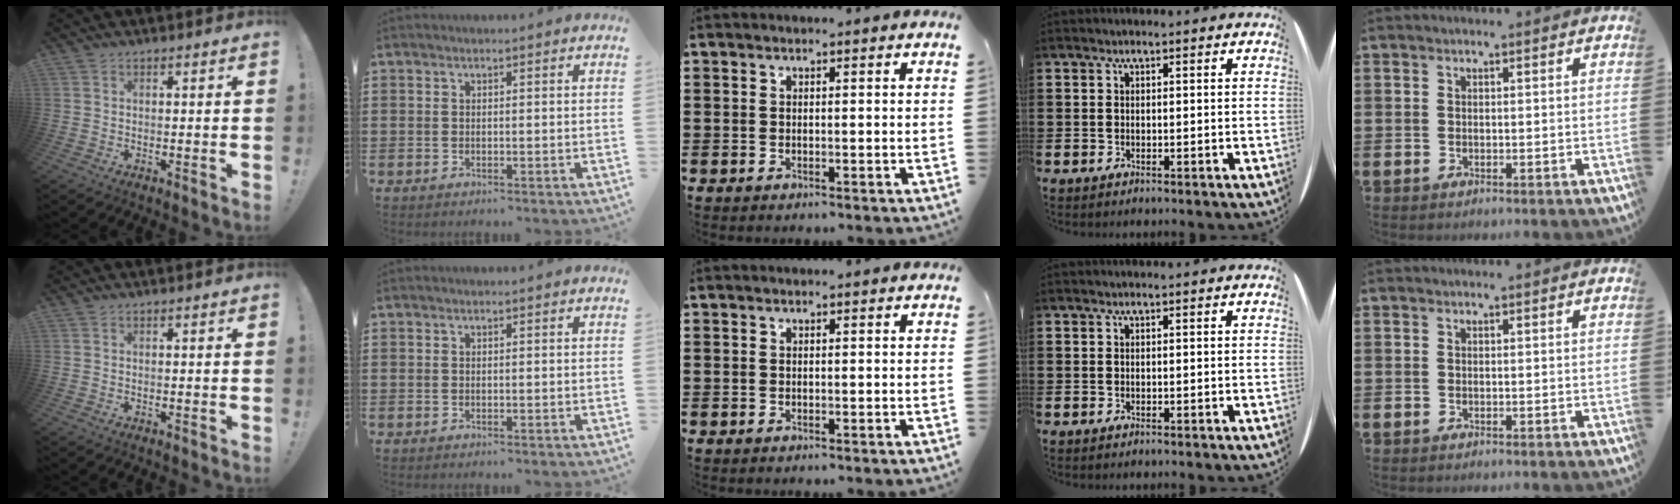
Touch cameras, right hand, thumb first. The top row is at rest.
{}